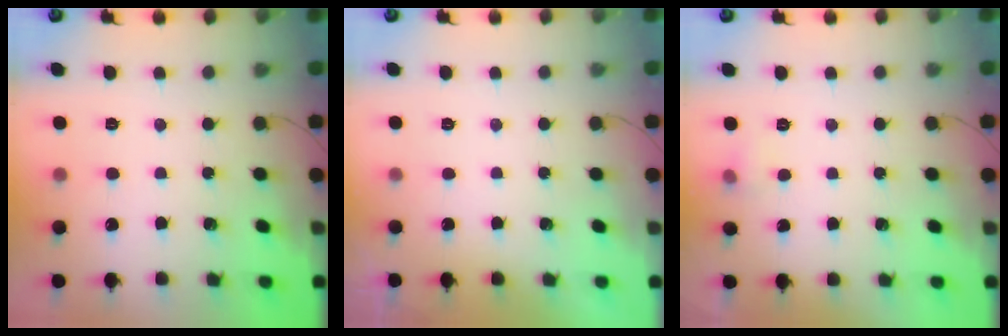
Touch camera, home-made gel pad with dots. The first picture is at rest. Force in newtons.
{"total": 0.0}
{"total": 3.8, "press": 3.4, "slide": 1.6}